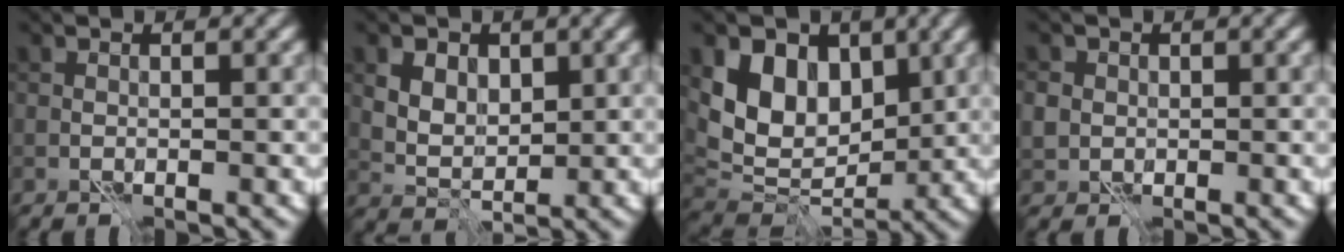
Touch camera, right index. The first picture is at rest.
{"total": 4.6, "force": [2.0, 3.2, 2.6], "torque": [-0.055, 0.004, 0.035]}
{"total": 7.8, "force": [2.7, 5.5, 4.7], "torque": [-0.085, -0.016, 0.044]}
{"total": 3.0, "force": [0.3, 2.8, 1.0], "torque": [-0.019, 0.008, 0.001]}